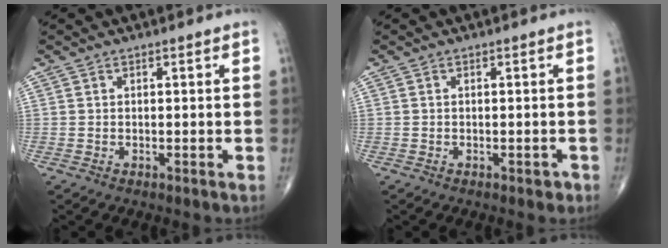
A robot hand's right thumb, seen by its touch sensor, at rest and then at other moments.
{"total": 1.0, "force": [-0.6, 0.6, 0.6], "torque": [-0.005, 0.000, -0.007]}